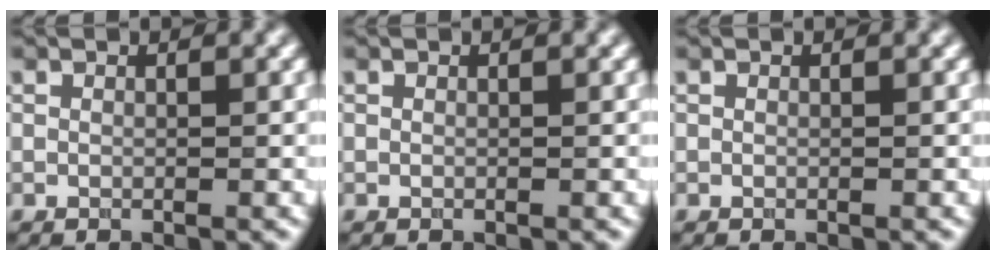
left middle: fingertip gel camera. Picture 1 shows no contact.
{"total": 0.0}
{"total": 0.0}